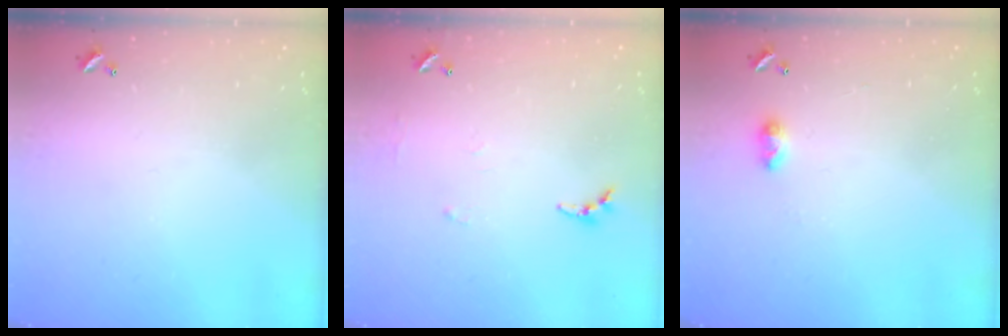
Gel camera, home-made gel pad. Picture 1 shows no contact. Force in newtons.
{"total": 5.2, "press": 5.2, "slide": 0.5}
{"total": 4.9, "press": 4.8, "slide": 0.7}